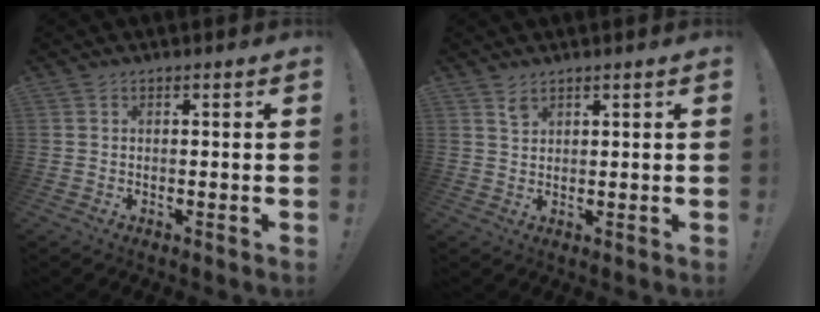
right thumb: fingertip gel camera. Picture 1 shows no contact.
{"total": 2.3, "force": [1.9, 1.0, 1.0], "torque": [-0.013, -0.011, 0.034]}